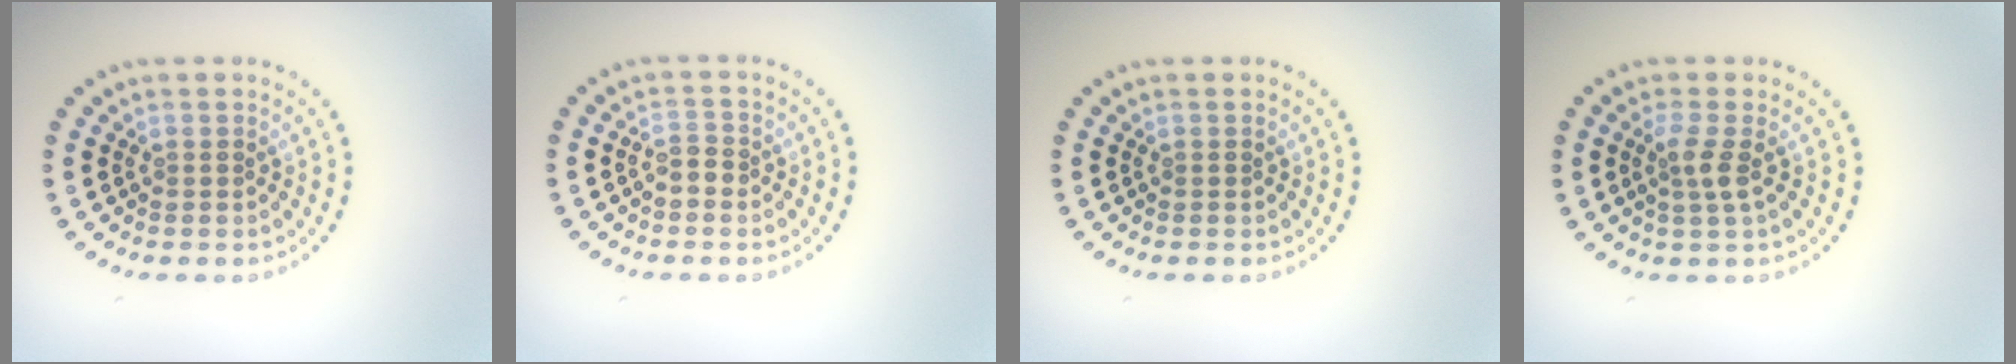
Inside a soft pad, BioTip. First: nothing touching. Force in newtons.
{"total": 1.2, "press": 1.2, "slide": 0.4}
{"total": 0.0}
{"total": 1.9, "press": 1.4, "slide": 1.2}